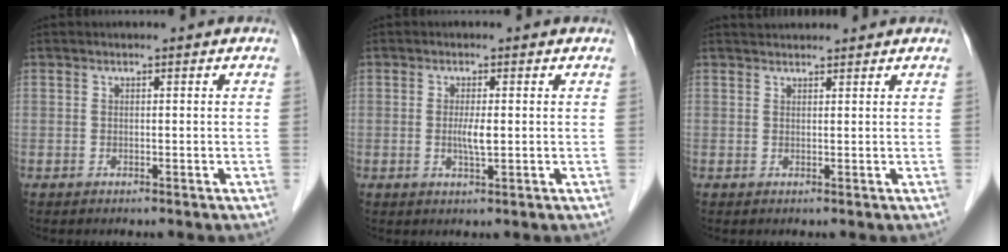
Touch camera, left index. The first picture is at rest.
{"total": 2.5, "force": [0.0, 0.3, 2.5], "torque": [-0.052, -0.003, 0.000]}
{"total": 3.1, "force": [3.1, 0.5, 0.4], "torque": [-0.010, 0.032, 0.047]}